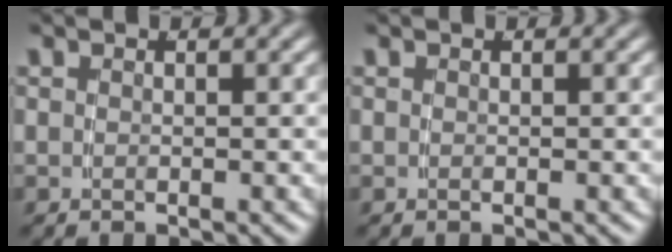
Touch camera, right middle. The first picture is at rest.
{"total": 0.0}